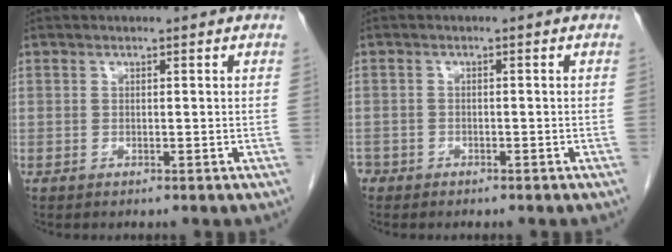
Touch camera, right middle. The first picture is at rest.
{"total": 2.6, "force": [-2.0, 1.6, 0.4], "torque": [-0.014, 0.002, -0.038]}